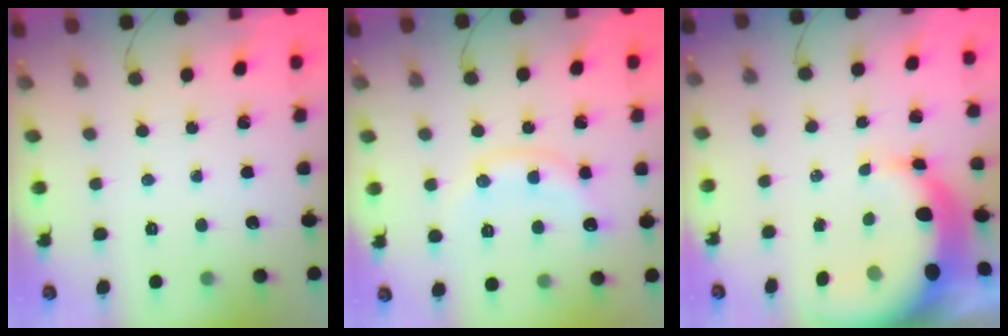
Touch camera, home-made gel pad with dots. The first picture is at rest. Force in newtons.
{"total": 11.9, "press": 11.9, "slide": 0.7}
{"total": 10.4, "press": 10.2, "slide": 1.9}